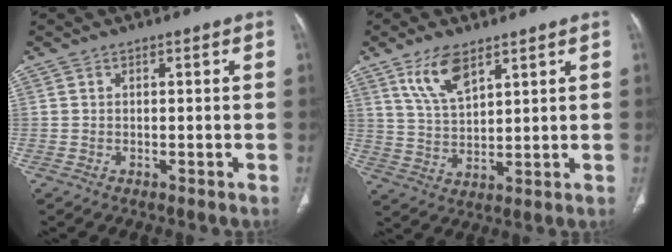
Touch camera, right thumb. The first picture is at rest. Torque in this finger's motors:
{"motor_torque": [-0.67, 0.70, 0.14, 0.18, 0.05]}